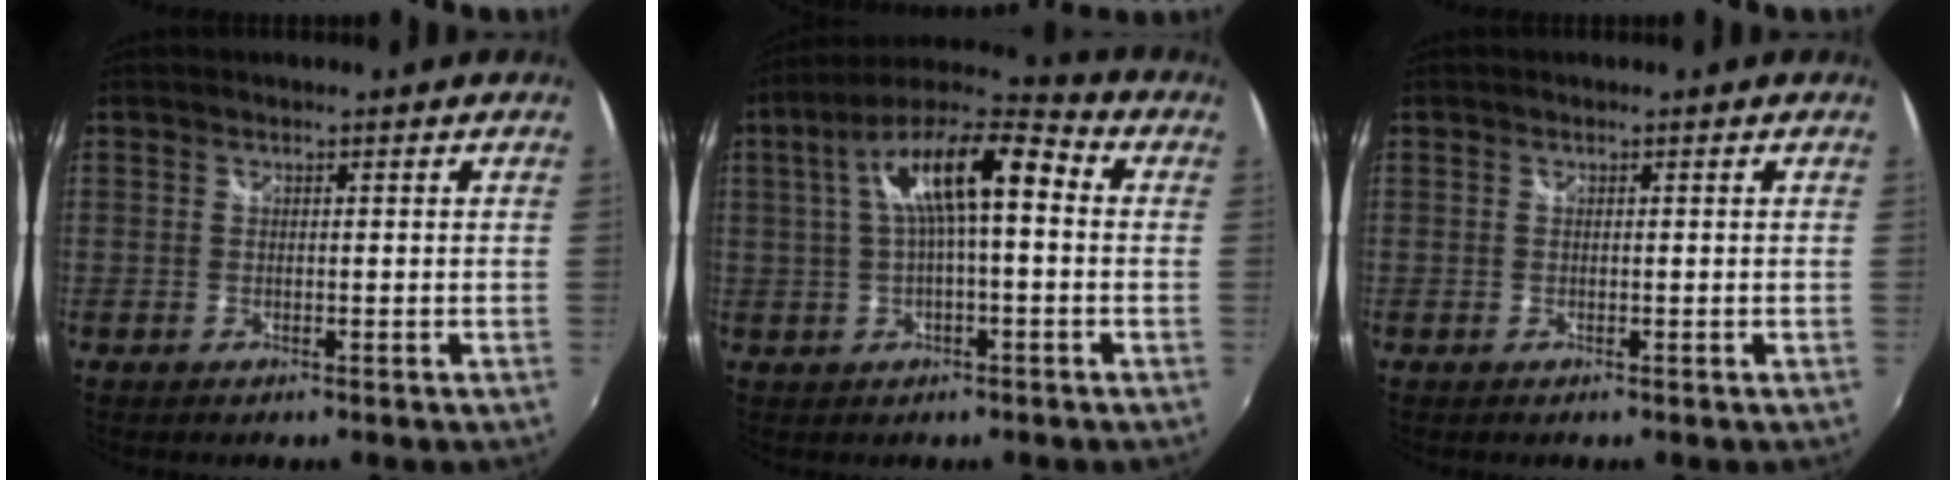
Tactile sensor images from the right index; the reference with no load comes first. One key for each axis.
{"total": 13.9, "fx": 1.9, "fy": 4.1, "fz": 13.1, "tx": -0.233, "ty": 0.033, "tz": 0.026}
{"total": 0.0}